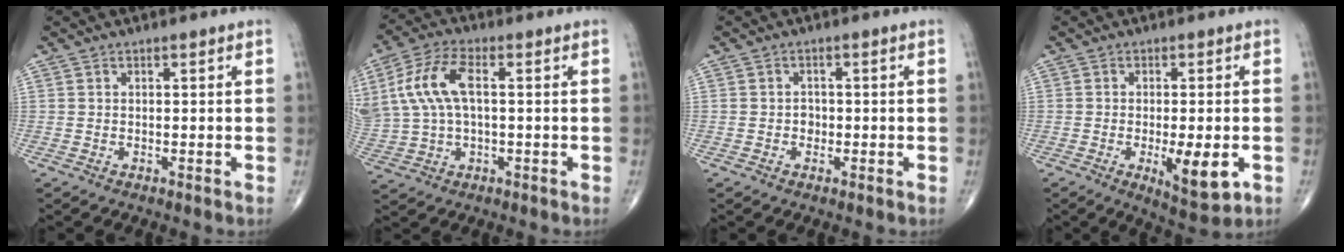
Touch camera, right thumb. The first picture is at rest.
{"total": 12.0, "force": [2.4, 6.0, 10.2], "torque": [-0.232, 0.020, 0.051]}
{"total": 1.5, "force": [-0.3, 1.3, 0.7], "torque": [-0.002, 0.006, -0.006]}
{"total": 8.6, "force": [-2.3, 2.7, 7.9], "torque": [-0.110, -0.013, -0.028]}